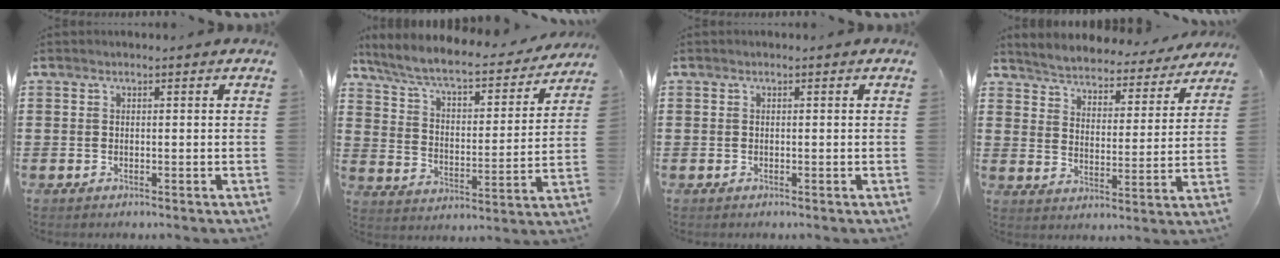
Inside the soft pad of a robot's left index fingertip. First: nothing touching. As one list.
[{"total": 6.6, "force": [5.8, 0.8, 3.1], "torque": [-0.085, -0.039, 0.095]}, {"total": 0.0}, {"total": 4.0, "force": [4.0, -0.1, -0.3], "torque": [-0.021, -0.039, 0.063]}]